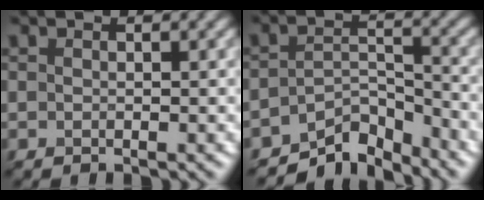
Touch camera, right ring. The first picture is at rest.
{"total": 5.2, "force": [-4.6, 1.7, 1.8], "torque": [-0.017, -0.002, -0.082]}